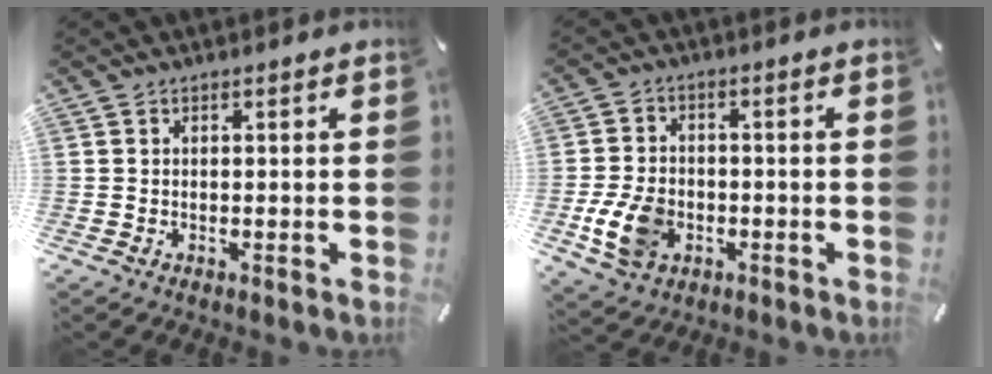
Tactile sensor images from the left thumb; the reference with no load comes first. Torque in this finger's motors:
{"motor_torque": [0.53, 0.69, 0.20, 0.07, 0.04]}